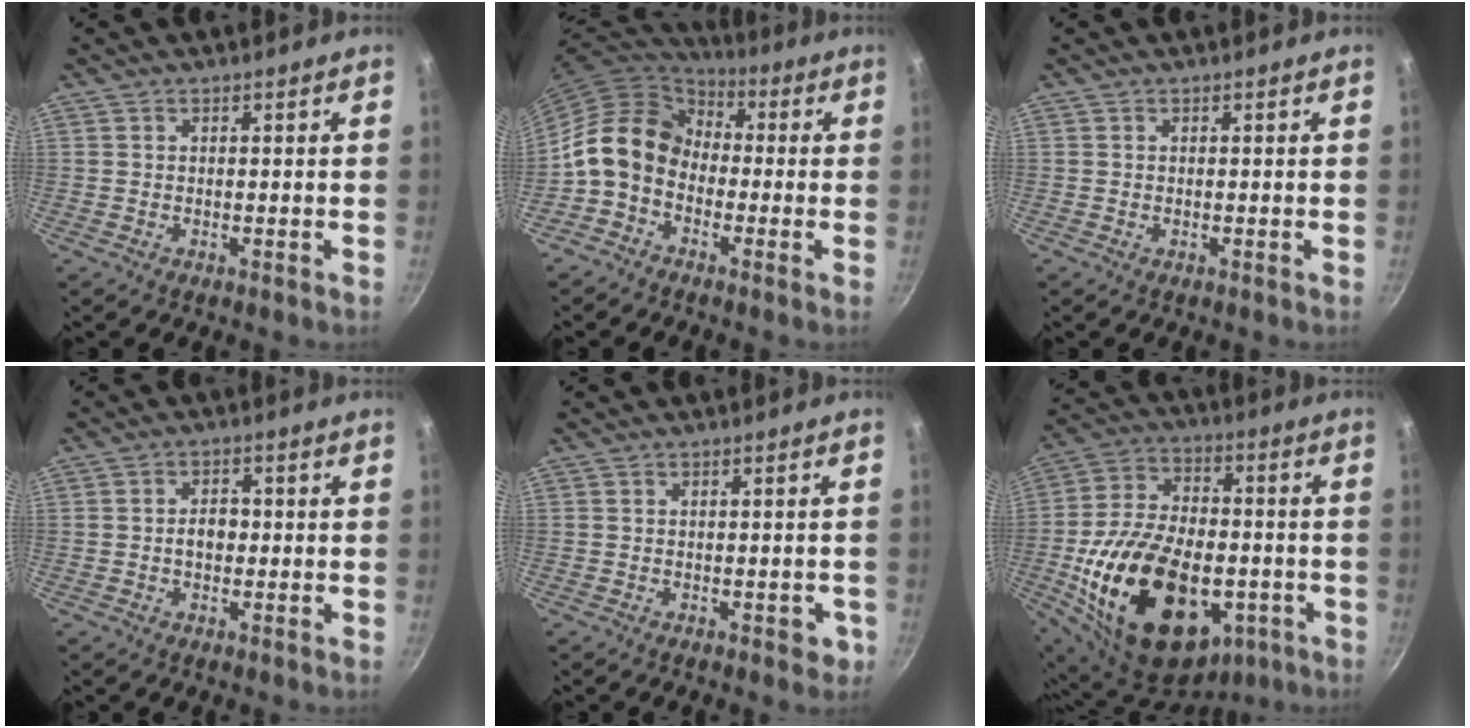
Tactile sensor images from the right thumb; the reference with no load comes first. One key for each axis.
{"total": 12.2, "fx": -1.9, "fy": 9.7, "fz": 7.3, "tx": -0.096, "ty": 0.042, "tz": -0.060}
{"total": 0.0}
{"total": 3.4, "fx": -0.3, "fy": 2.4, "fz": 2.3, "tx": -0.016, "ty": 0.011, "tz": -0.006}
{"total": 2.5, "fx": -0.9, "fy": 1.4, "fz": 1.8, "tx": -0.001, "ty": 0.010, "tz": -0.008}
{"total": 29.3, "fx": -7.3, "fy": 18.1, "fz": 21.8, "tx": -0.368, "ty": 0.028, "tz": -0.101}